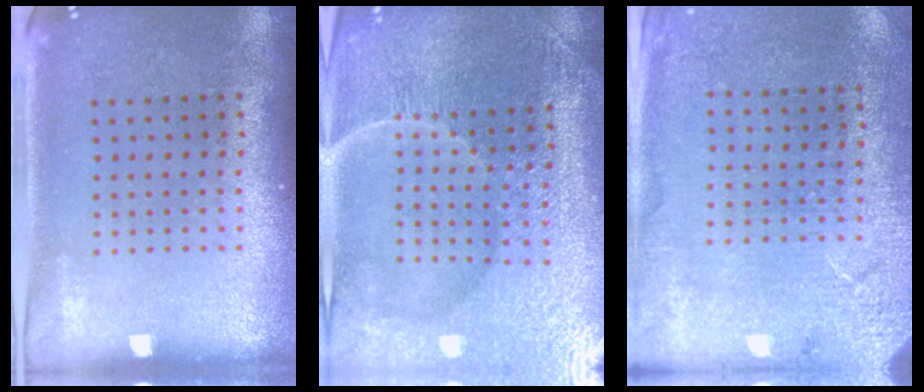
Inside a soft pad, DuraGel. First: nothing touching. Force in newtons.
{"total": 5.6, "press": 5.2, "slide": 2.1}
{"total": 2.6, "press": 2.5, "slide": 0.7}